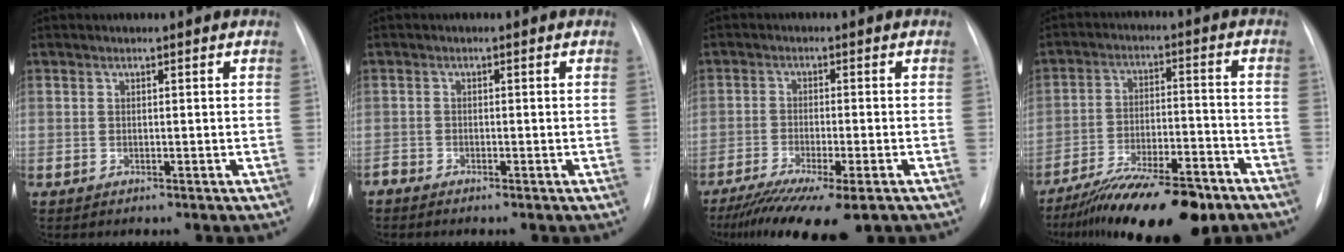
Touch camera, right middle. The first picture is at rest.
{"total": 1.0, "force": [-1.0, 0.2, 0.0], "torque": [0.002, -0.002, -0.020]}
{"total": 13.1, "force": [-9.5, 2.1, 8.7], "torque": [-0.151, -0.031, -0.151]}
{"total": 17.8, "force": [-13.8, 4.2, 10.4], "torque": [-0.150, 0.001, -0.220]}